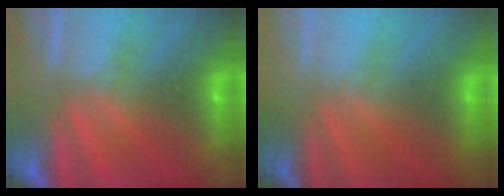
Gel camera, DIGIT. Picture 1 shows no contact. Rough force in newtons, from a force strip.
{"total": 2.8}